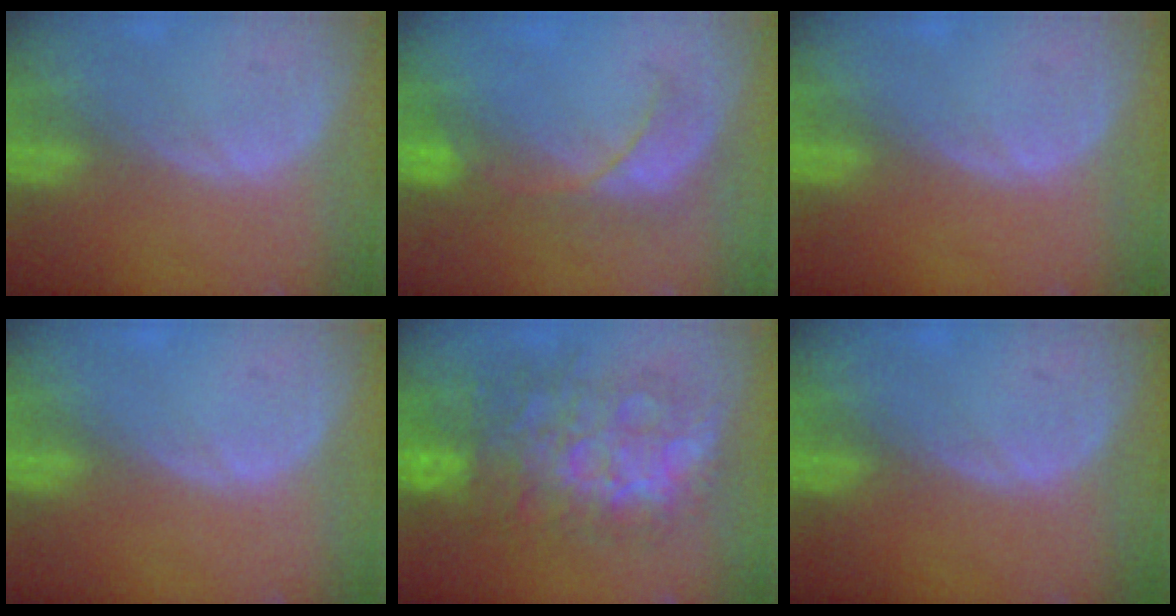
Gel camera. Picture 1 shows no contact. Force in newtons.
{"total": 5.5, "press": 5.4, "slide": 0.7}
{"total": 0.0}
{"total": 0.0}
{"total": 11.8, "press": 11.8, "slide": 1.2}
{"total": 0.0}